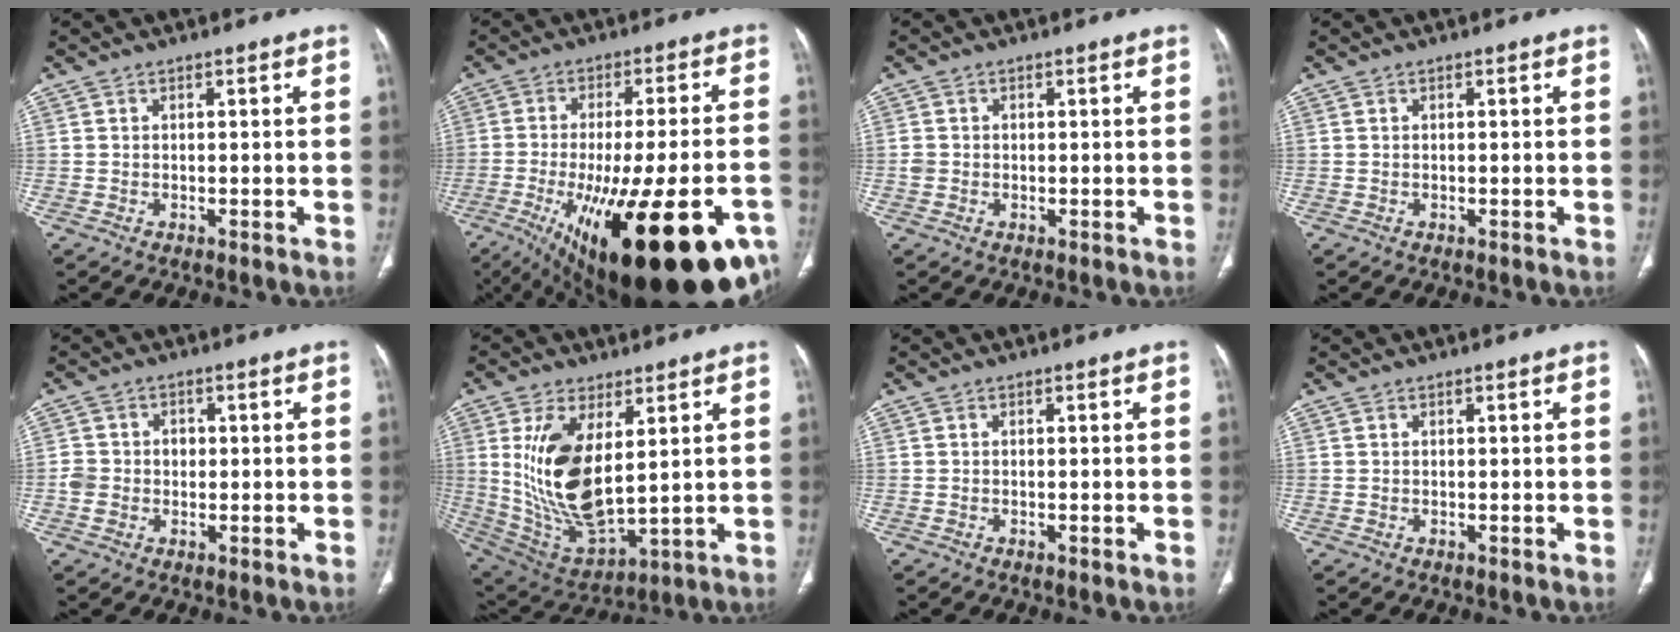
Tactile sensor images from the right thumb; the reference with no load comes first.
{"total": 32.4, "force": [-13.6, 10.2, 27.5], "torque": [-0.373, 0.013, -0.187]}
{"total": 1.5, "force": [-0.2, 1.3, 0.6], "torque": [-0.011, 0.004, -0.001]}
{"total": 0.0}
{"total": 4.5, "force": [-0.4, 4.0, 2.0], "torque": [-0.024, 0.016, -0.007]}
{"total": 17.4, "force": [3.9, 8.3, 14.8], "torque": [-0.280, -0.025, 0.096]}
{"total": 0.5, "force": [-0.2, 0.1, 0.5], "torque": [-0.010, -0.001, -0.002]}
{"total": 0.0}